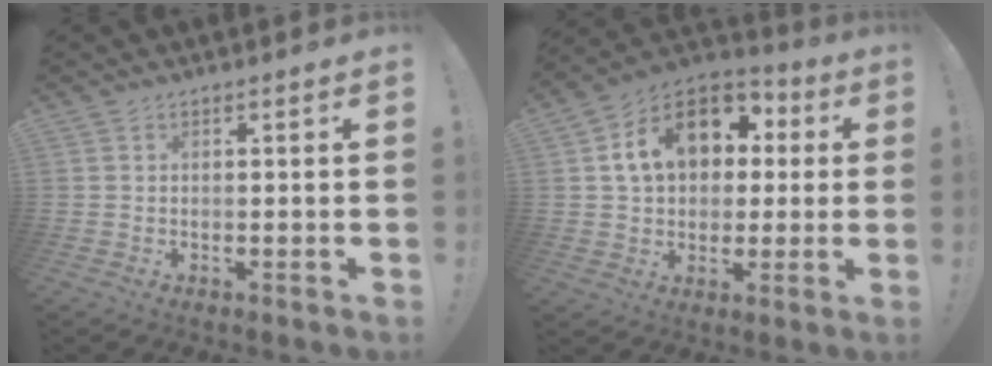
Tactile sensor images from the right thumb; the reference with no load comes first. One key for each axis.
{"total": 17.1, "fx": 5.1, "fy": 12.4, "fz": 10.6, "tx": -0.165, "ty": -0.002, "tz": 0.098}